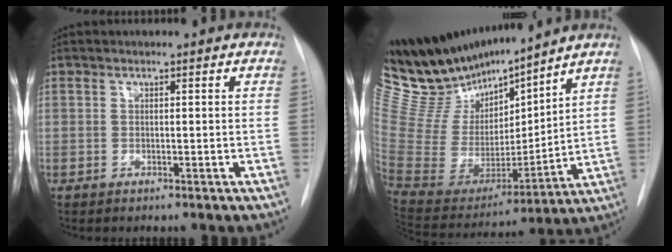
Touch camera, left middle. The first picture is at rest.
{"total": 19.4, "force": [17.4, 3.4, 7.9], "torque": [-0.156, -0.014, 0.337]}